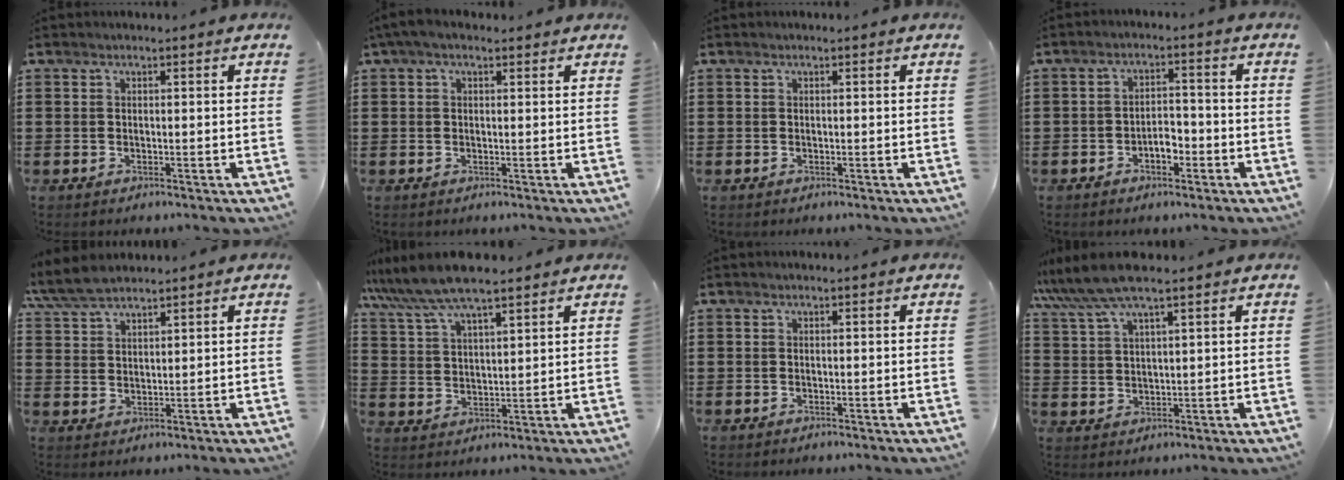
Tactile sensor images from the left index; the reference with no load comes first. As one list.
[{"total": 2.1, "force": [1.0, 1.1, 1.5], "torque": [-0.032, 0.007, 0.017]}, {"total": 0.0}, {"total": 3.5, "force": [-1.7, 1.8, 2.5], "torque": [-0.047, 0.004, -0.032]}, {"total": 5.1, "force": [4.5, 1.2, 2.1], "torque": [-0.055, -0.004, 0.085]}, {"total": 7.9, "force": [6.7, 1.2, 4.0], "torque": [-0.098, -0.018, 0.122]}, {"total": 0.0}, {"total": 6.8, "force": [5.4, 0.6, 4.1], "torque": [-0.093, -0.010, 0.099]}]